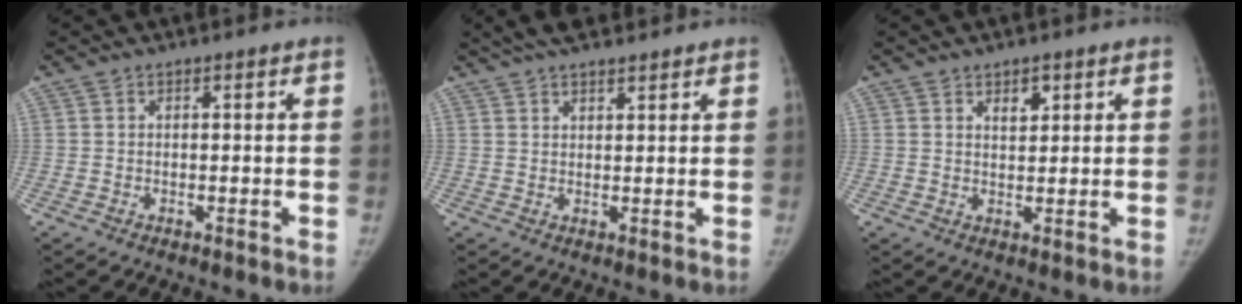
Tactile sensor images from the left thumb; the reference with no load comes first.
{"total": 7.1, "force": [5.7, 2.3, 3.5], "torque": [-0.046, 0.006, 0.099]}
{"total": 2.9, "force": [1.6, 1.6, 1.8], "torque": [-0.015, -0.010, 0.027]}